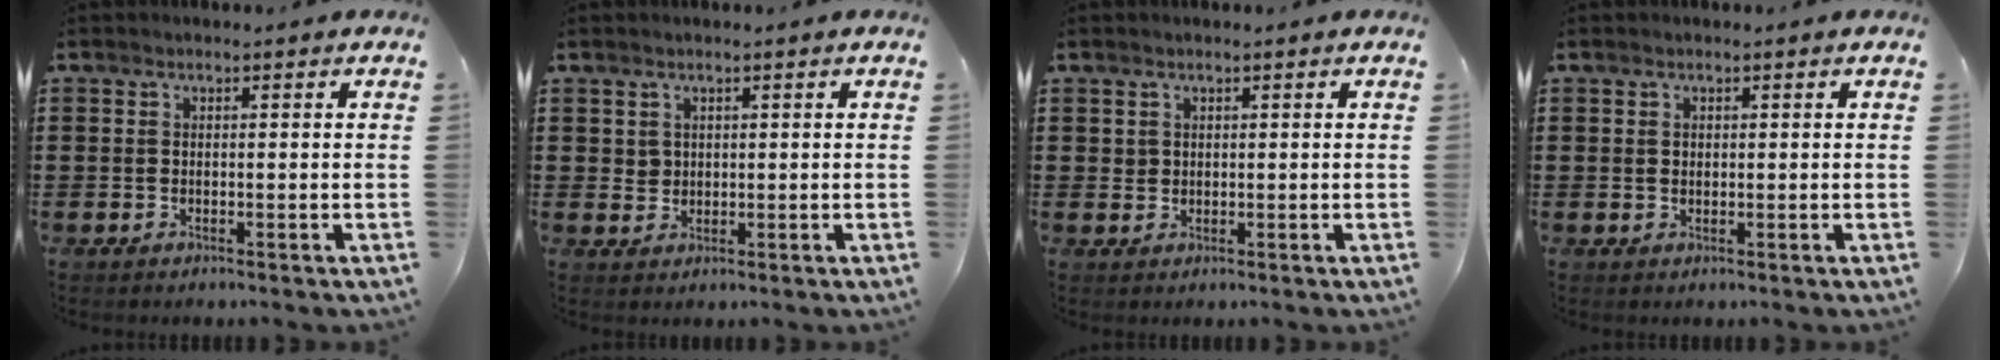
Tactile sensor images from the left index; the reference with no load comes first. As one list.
[{"total": 1.6, "force": [0.9, 1.3, 0.4], "torque": [-0.012, 0.006, 0.017]}, {"total": 1.0, "force": [0.6, 0.8, 0.2], "torque": [-0.006, 0.003, 0.012]}, {"total": 0.7, "force": [0.3, 0.4, 0.4], "torque": [-0.010, 0.003, 0.005]}]